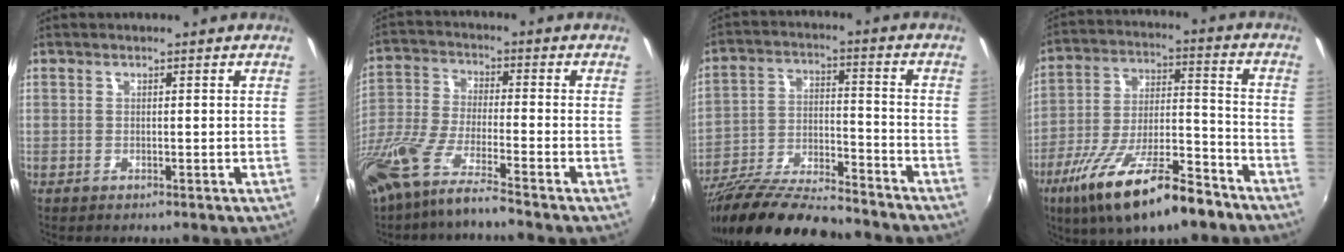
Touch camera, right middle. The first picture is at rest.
{"total": 11.6, "force": [-8.9, 0.9, 7.4], "torque": [-0.159, -0.028, -0.170]}
{"total": 19.9, "force": [-16.6, 4.2, 10.0], "torque": [-0.190, -0.029, -0.276]}
{"total": 19.6, "force": [-12.8, 5.7, 13.7], "torque": [-0.256, -0.033, -0.211]}